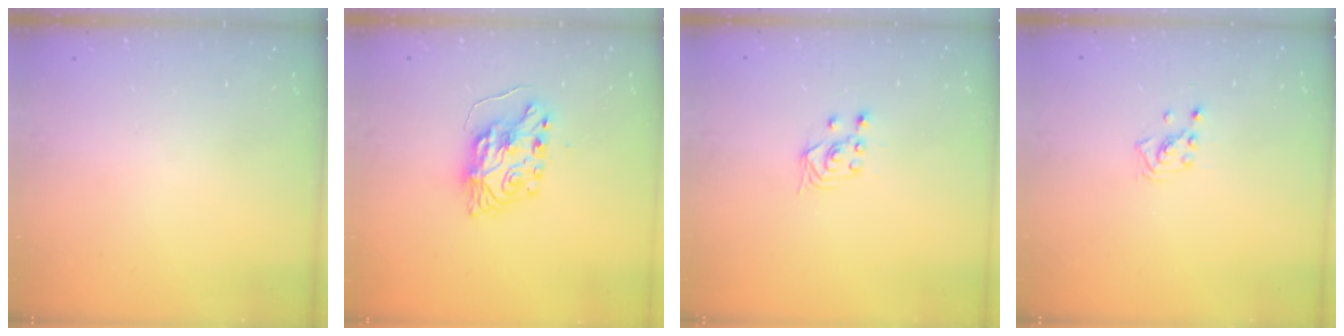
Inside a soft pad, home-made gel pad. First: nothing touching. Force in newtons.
{"total": 8.2, "press": 8.2, "slide": 0.5}
{"total": 2.8, "press": 2.4, "slide": 1.4}
{"total": 1.4, "press": 1.4, "slide": 0.1}